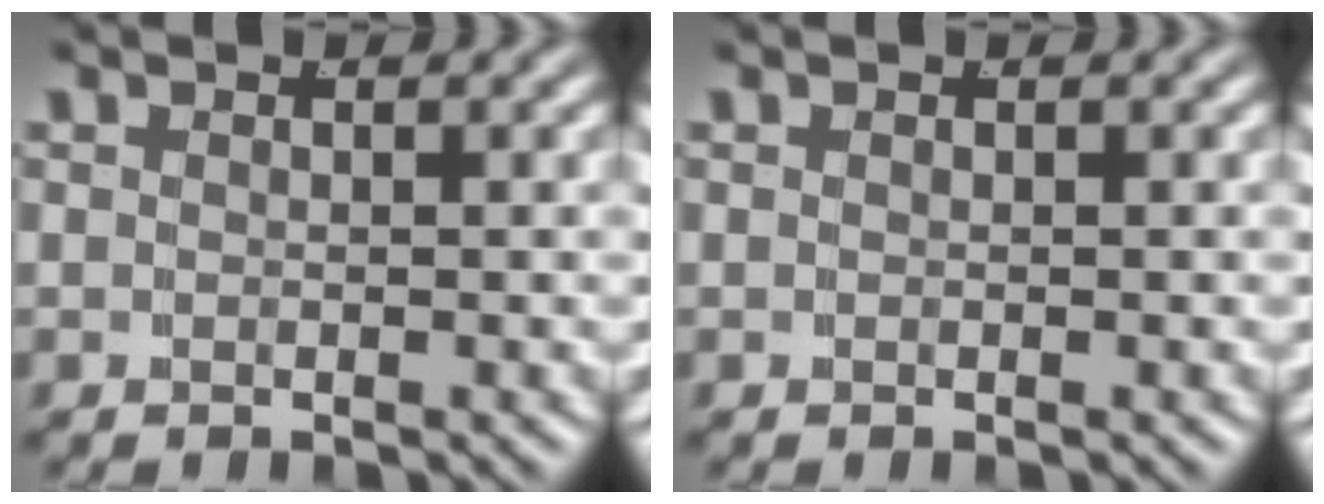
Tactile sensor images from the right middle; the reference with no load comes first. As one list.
[{"total": 0.0}]